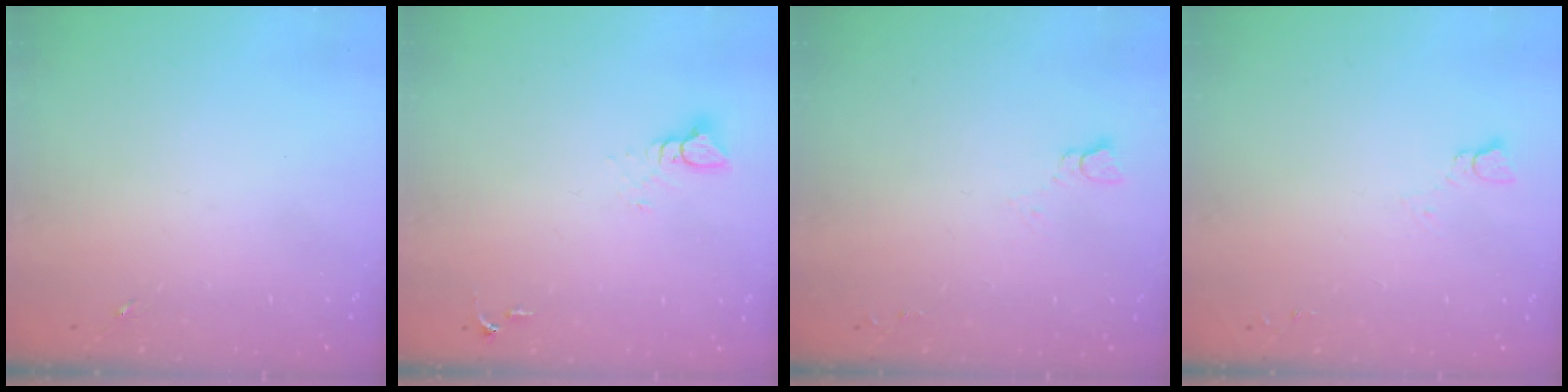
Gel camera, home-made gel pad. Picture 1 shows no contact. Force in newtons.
{"total": 3.5, "press": 3.5, "slide": 0.2}
{"total": 2.5, "press": 2.5, "slide": 0.2}
{"total": 2.8, "press": 2.7, "slide": 0.3}